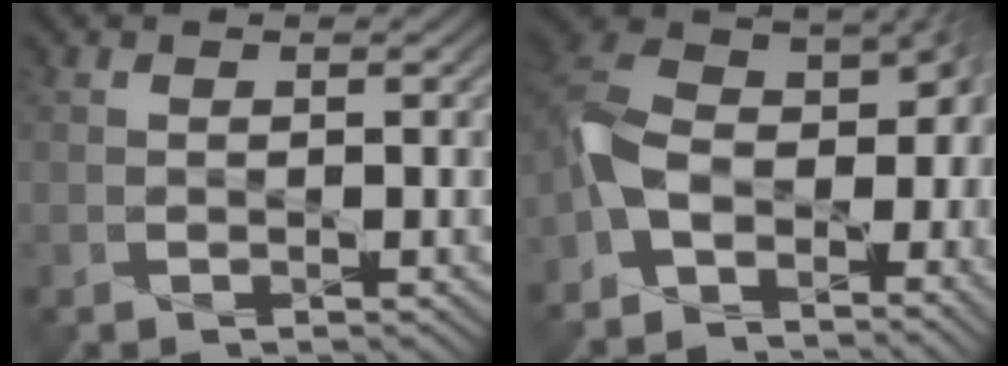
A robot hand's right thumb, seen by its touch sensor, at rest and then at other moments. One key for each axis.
{"total": 10.5, "fx": -4.2, "fy": 6.1, "fz": 7.5, "tx": -0.170, "ty": -0.018, "tz": -0.083}